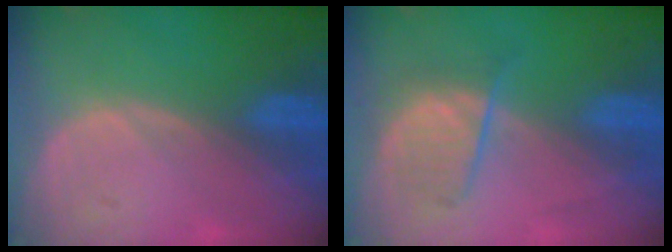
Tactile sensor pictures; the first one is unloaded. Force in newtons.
{"total": 4.4, "press": 4.4, "slide": 0.6}